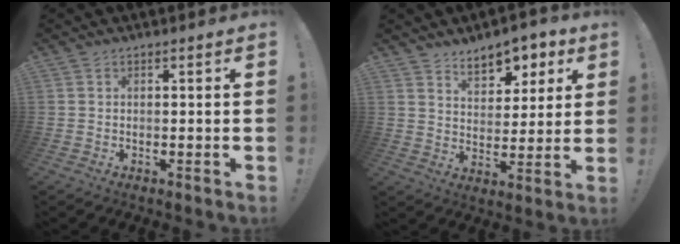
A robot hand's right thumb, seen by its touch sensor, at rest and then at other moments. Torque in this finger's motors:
{"motor_torque": [0.01, 0.03, 0.09, 0.10, 0.15]}